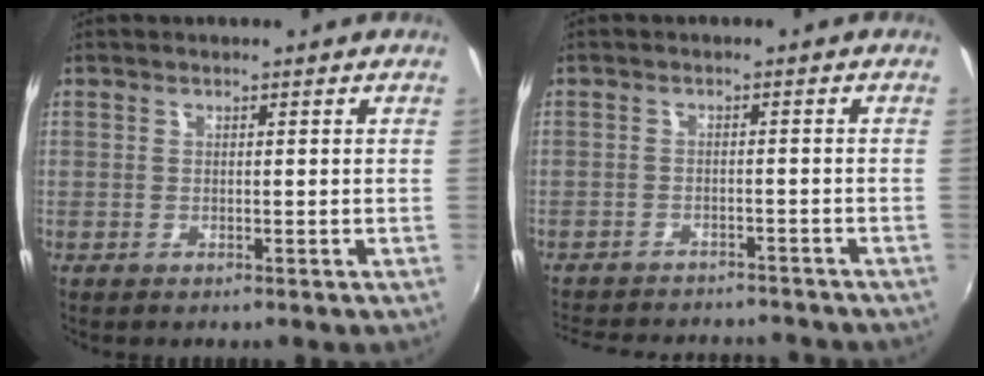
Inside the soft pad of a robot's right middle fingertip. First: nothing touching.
{"total": 13.8, "force": [-12.2, 3.9, 5.0], "torque": [-0.114, -0.008, -0.167]}